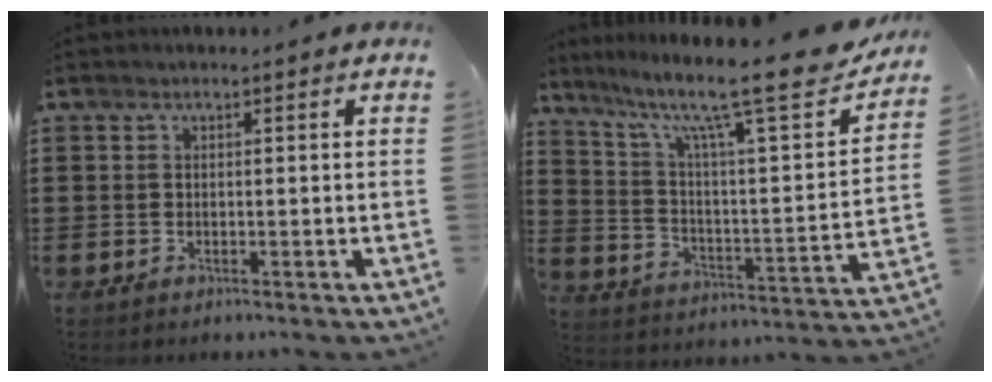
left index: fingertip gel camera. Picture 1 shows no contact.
{"total": 13.6, "force": [10.1, 1.9, 8.9], "torque": [-0.174, -0.067, 0.156]}